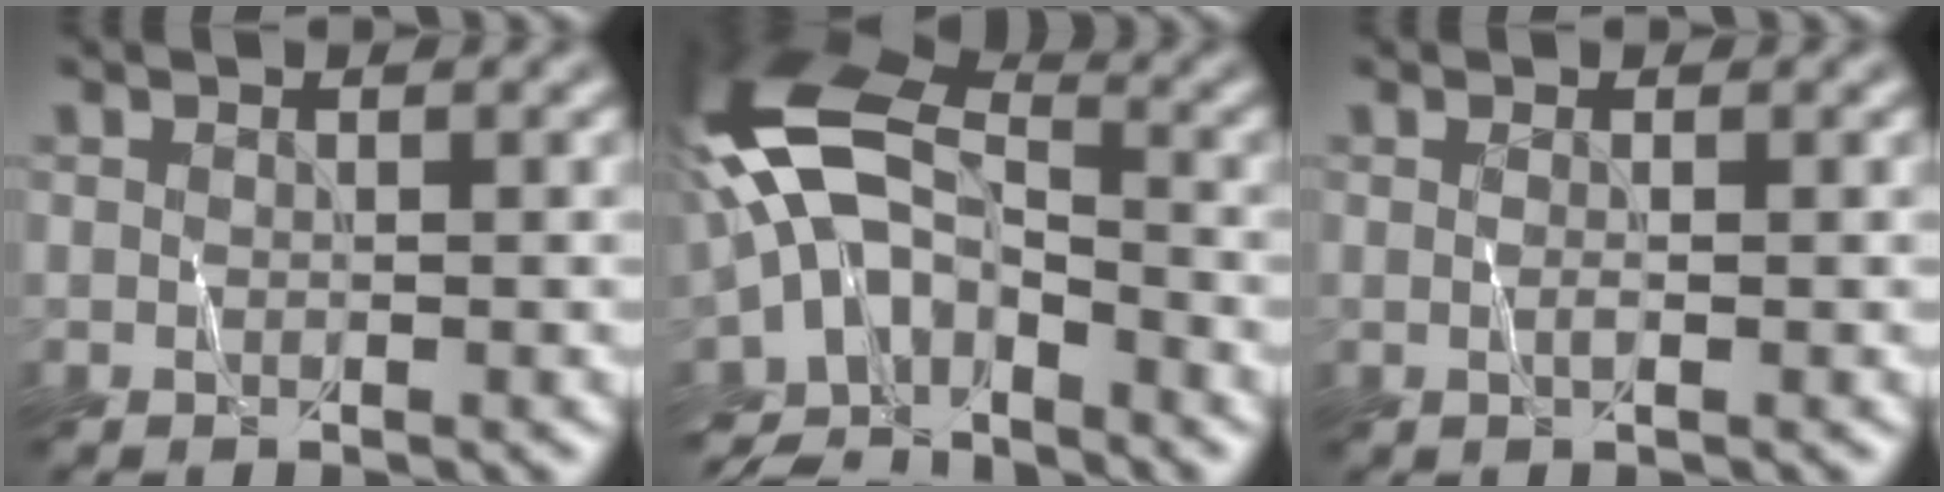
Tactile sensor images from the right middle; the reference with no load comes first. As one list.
[{"total": 10.6, "force": [-5.1, 5.6, 7.3], "torque": [-0.140, 0.011, -0.106]}, {"total": 0.6, "force": [0.1, 0.2, 0.6], "torque": [-0.010, 0.003, 0.001]}]